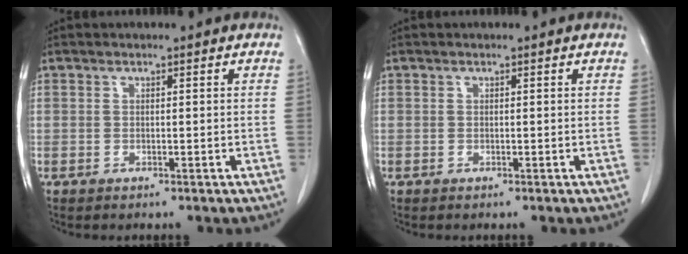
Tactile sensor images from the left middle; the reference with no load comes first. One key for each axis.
{"total": 0.0}